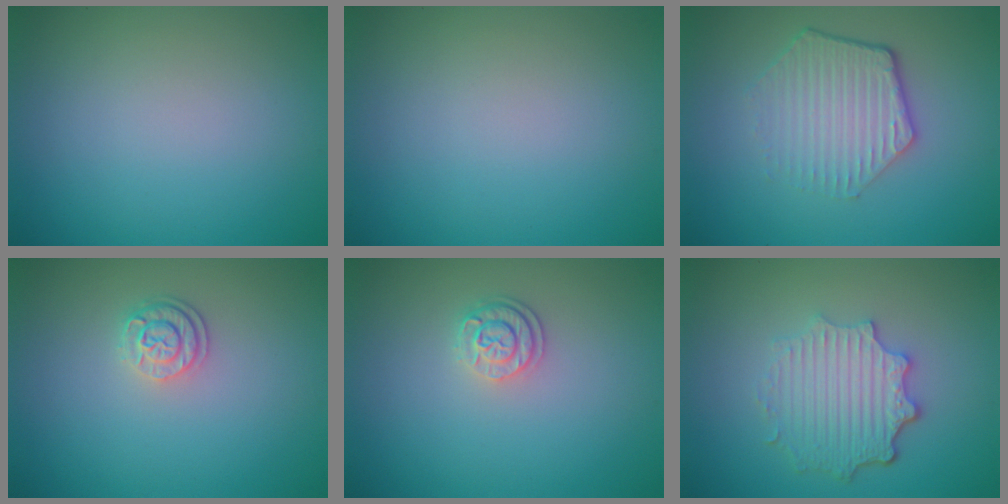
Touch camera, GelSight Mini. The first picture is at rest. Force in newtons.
{"total": 0.0}
{"total": 4.5, "press": 3.3, "slide": 3.0}
{"total": 2.1, "press": 1.8, "slide": 1.2}
{"total": 2.1, "press": 1.8, "slide": 1.2}
{"total": 4.5, "press": 3.6, "slide": 2.7}